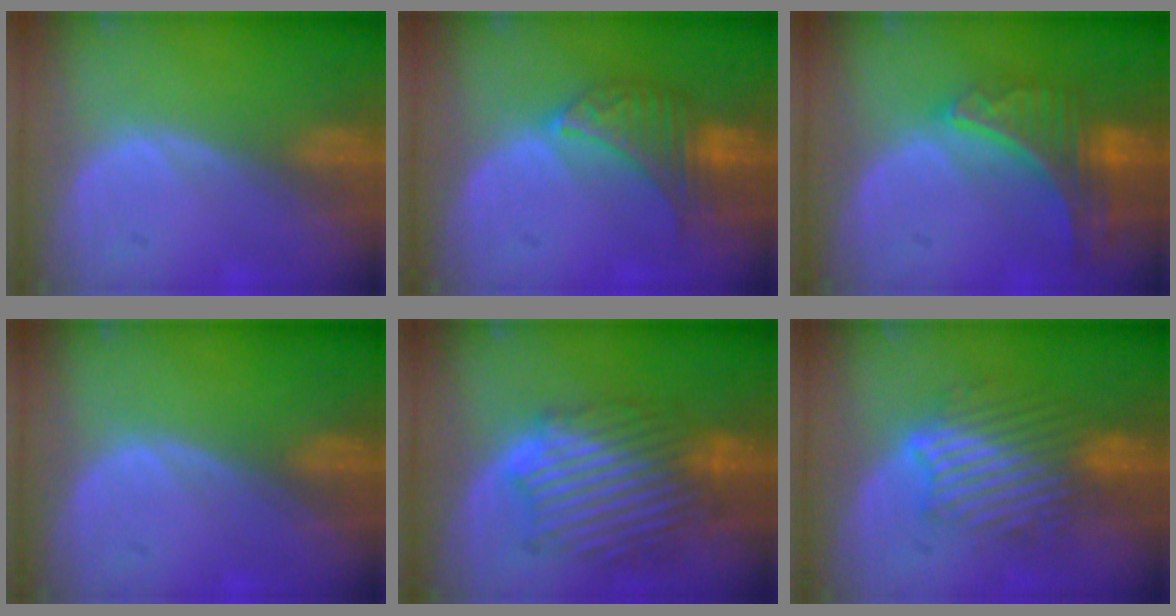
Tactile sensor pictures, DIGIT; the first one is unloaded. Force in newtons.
{"total": 6.5, "press": 6.5, "slide": 0.5}
{"total": 8.9, "press": 7.8, "slide": 4.2}
{"total": 0.0}
{"total": 10.0, "press": 10.0, "slide": 0.5}
{"total": 8.9, "press": 8.8, "slide": 1.7}